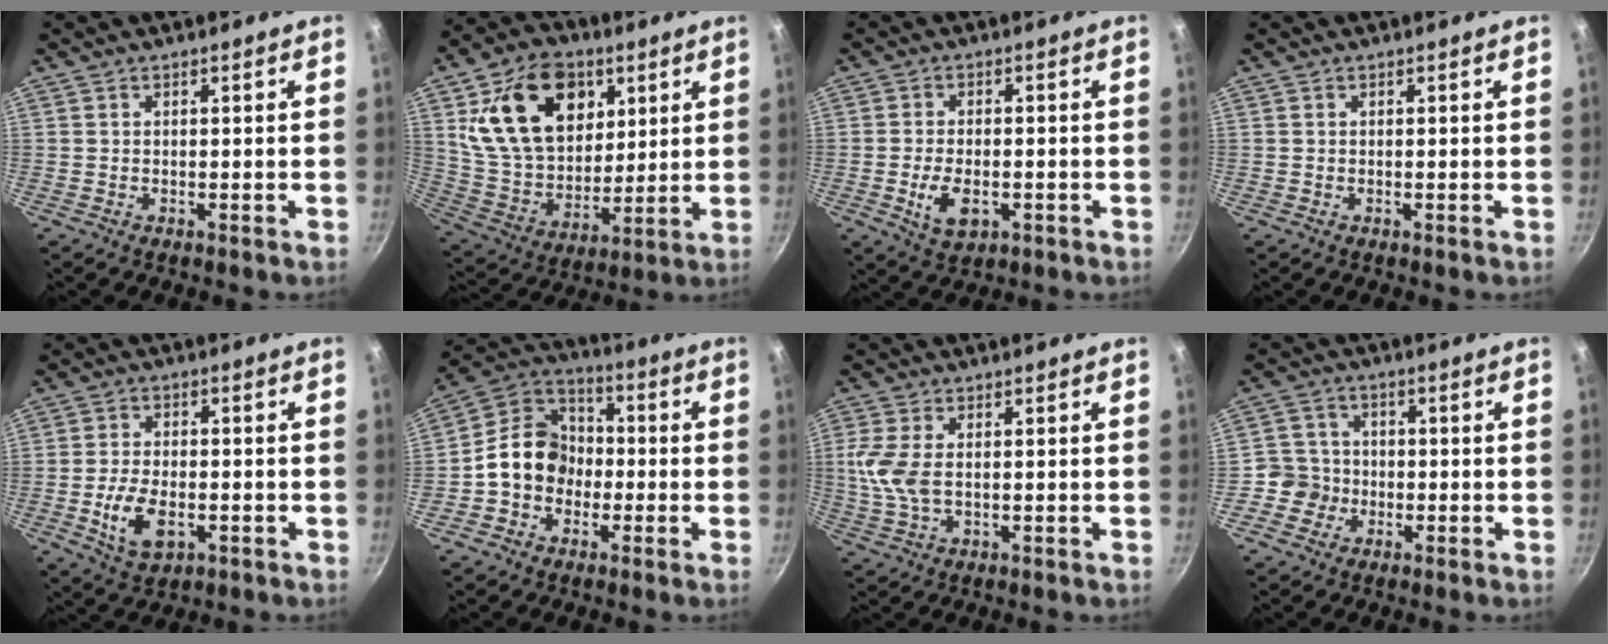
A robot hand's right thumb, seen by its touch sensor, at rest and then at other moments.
{"total": 22.5, "force": [8.3, 15.3, 14.2], "torque": [-0.214, -0.024, 0.152]}
{"total": 6.7, "force": [-2.0, 3.8, 5.1], "torque": [-0.090, 0.004, -0.028]}
{"total": 0.0}
{"total": 8.9, "force": [-2.6, 5.0, 6.9], "torque": [-0.127, 0.008, -0.043]}
{"total": 11.9, "force": [-2.0, 10.0, 6.1], "torque": [-0.063, 0.044, -0.055]}
{"total": 6.9, "force": [0.5, 3.8, 5.7], "torque": [-0.125, 0.000, 0.011]}
{"total": 5.4, "force": [-1.7, 5.0, 0.7], "torque": [0.016, 0.019, -0.043]}